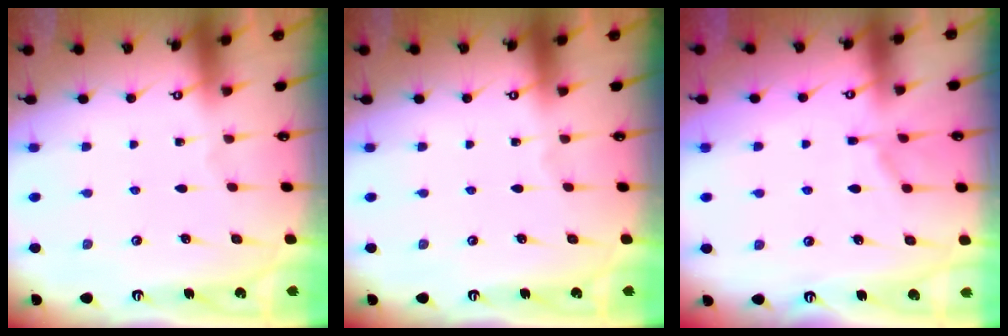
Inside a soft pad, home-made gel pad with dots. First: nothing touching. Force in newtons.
{"total": 0.0}
{"total": 6.7, "press": 6.6, "slide": 0.6}